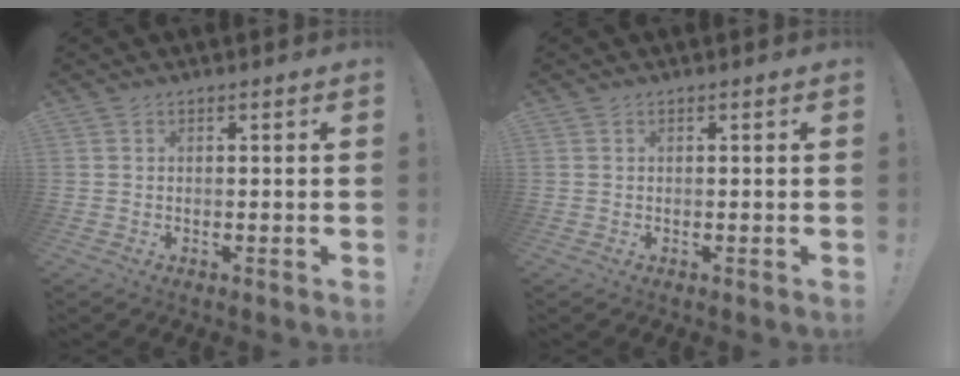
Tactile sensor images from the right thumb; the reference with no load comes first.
{"total": 0.0}